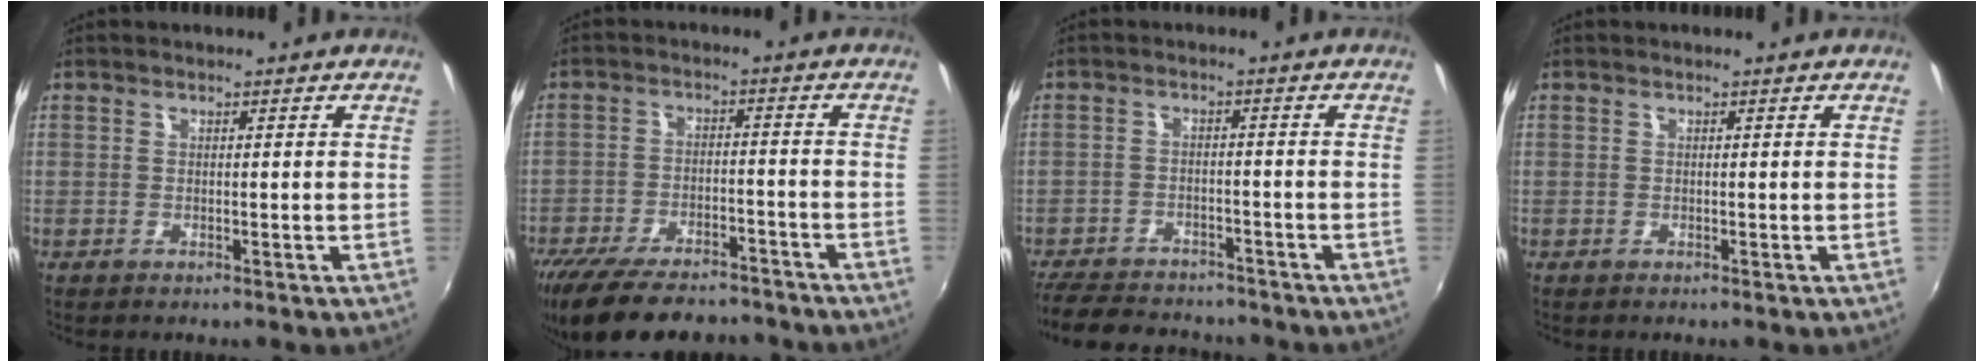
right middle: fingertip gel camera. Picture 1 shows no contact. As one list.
[{"total": 19.1, "force": [-15.6, 6.2, 8.9], "torque": [-0.188, -0.025, -0.235]}, {"total": 13.3, "force": [-11.3, 5.2, 4.5], "torque": [-0.123, 0.004, -0.174]}, {"total": 0.0}]